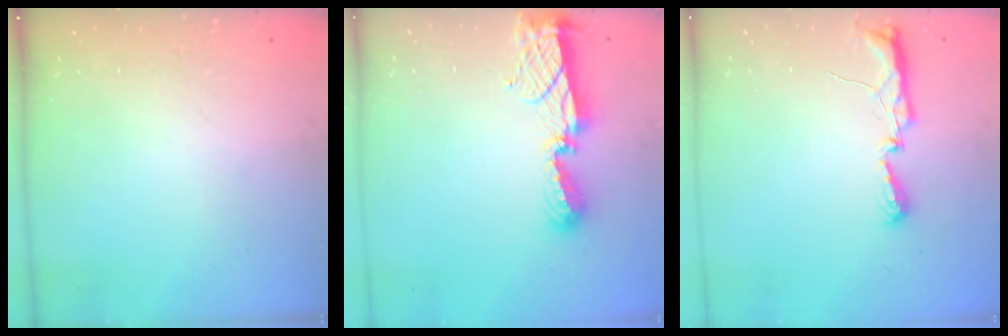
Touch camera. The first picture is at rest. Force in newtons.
{"total": 8.4, "press": 8.4, "slide": 0.8}
{"total": 6.4, "press": 6.3, "slide": 0.8}